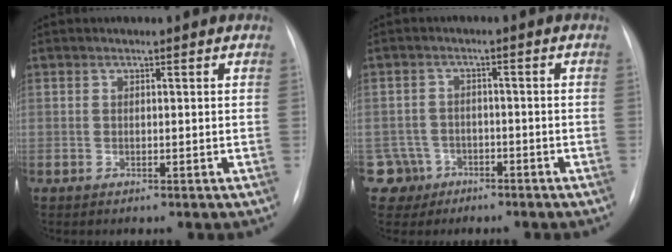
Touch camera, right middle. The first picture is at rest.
{"total": 5.1, "force": [-2.8, 4.3, -0.6], "torque": [0.011, 0.013, -0.044]}